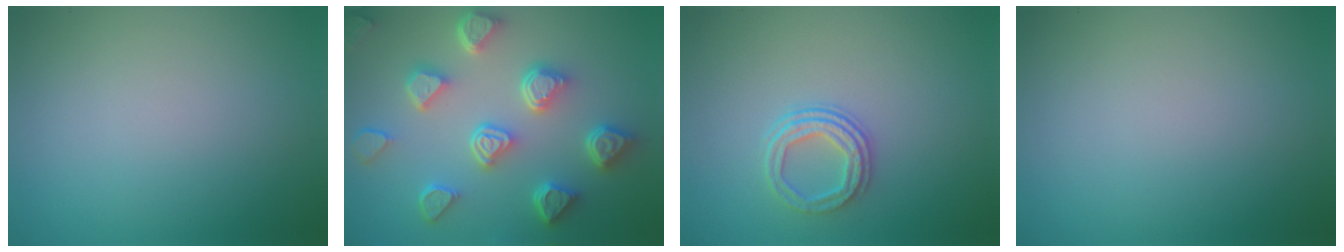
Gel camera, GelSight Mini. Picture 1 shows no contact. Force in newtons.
{"total": 6.9, "press": 5.6, "slide": 4.0}
{"total": 2.8, "press": 2.3, "slide": 1.5}
{"total": 0.0}